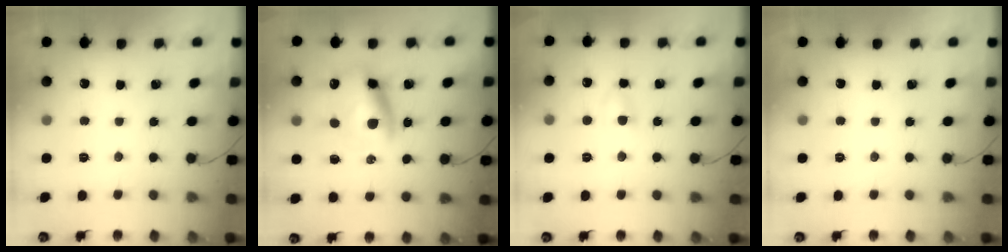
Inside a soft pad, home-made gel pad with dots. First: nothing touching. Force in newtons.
{"total": 11.0, "press": 10.7, "slide": 2.7}
{"total": 3.6, "press": 3.4, "slide": 1.0}
{"total": 0.0}